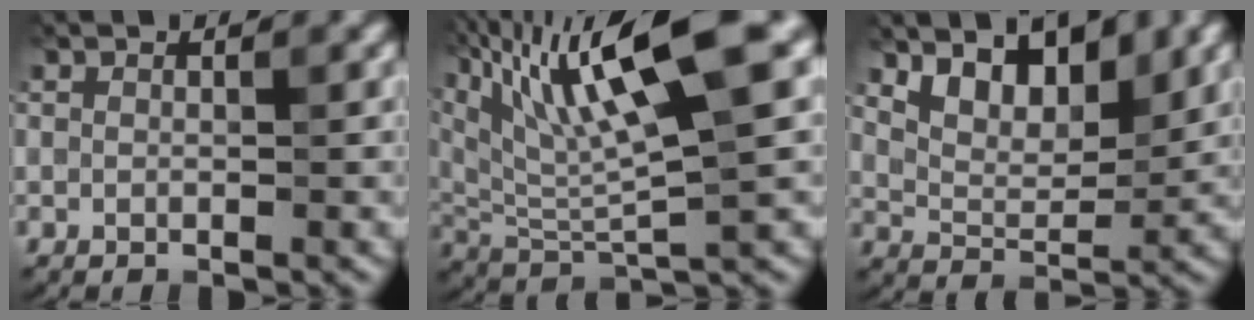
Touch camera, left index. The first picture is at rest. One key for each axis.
{"total": 14.3, "fx": 6.8, "fy": 3.0, "fz": 12.3, "tx": -0.221, "ty": 0.019, "tz": 0.124}
{"total": 5.3, "fx": 3.1, "fy": 2.7, "fz": 3.4, "tx": -0.062, "ty": -0.009, "tz": 0.041}